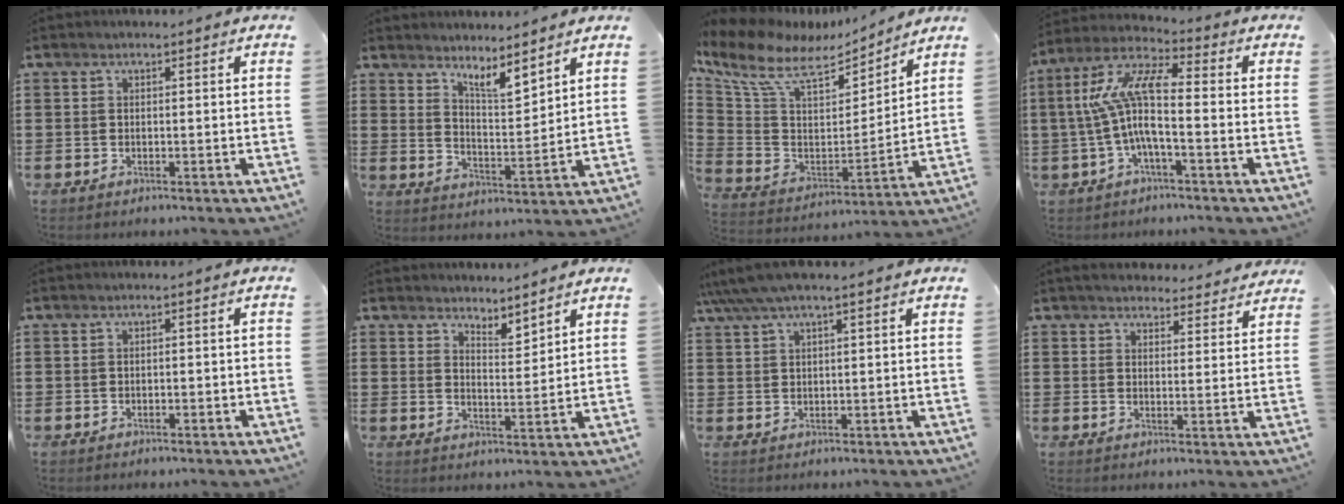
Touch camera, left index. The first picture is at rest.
{"total": 5.3, "force": [4.9, 0.4, 1.9], "torque": [-0.044, -0.027, 0.085]}
{"total": 10.6, "force": [7.5, 4.3, 6.0], "torque": [-0.149, -0.036, 0.130]}
{"total": 9.7, "force": [-0.7, 2.6, 9.3], "torque": [-0.219, -0.015, -0.027]}
{"total": 0.9, "force": [-0.8, 0.3, 0.2], "torque": [-0.009, -0.001, -0.016]}
{"total": 3.0, "force": [3.0, 0.2, -0.1], "torque": [-0.008, -0.010, 0.055]}
{"total": 3.2, "force": [2.0, 0.3, 2.5], "torque": [-0.051, 0.004, 0.037]}
{"total": 3.8, "force": [3.7, 0.6, 0.6], "torque": [-0.016, -0.016, 0.066]}